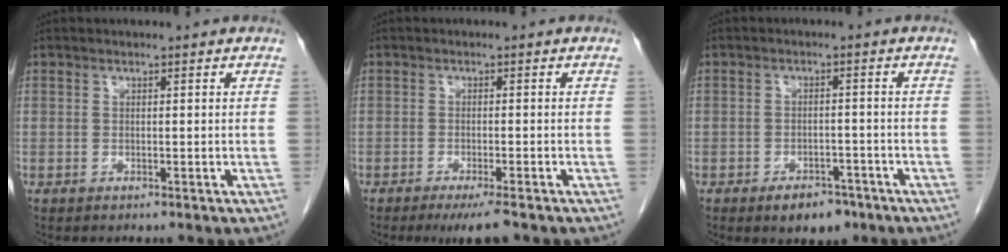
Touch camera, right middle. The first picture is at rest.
{"total": 4.5, "force": [-3.3, 0.4, 3.1], "torque": [-0.042, -0.010, -0.049]}
{"total": 5.0, "force": [-3.3, 2.6, 2.6], "torque": [-0.035, 0.003, -0.042]}